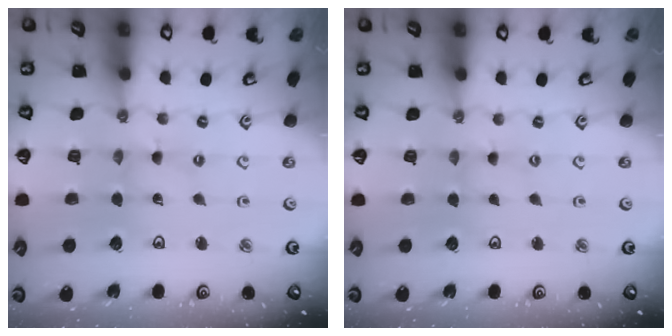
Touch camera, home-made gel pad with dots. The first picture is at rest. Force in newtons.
{"total": 0.0}